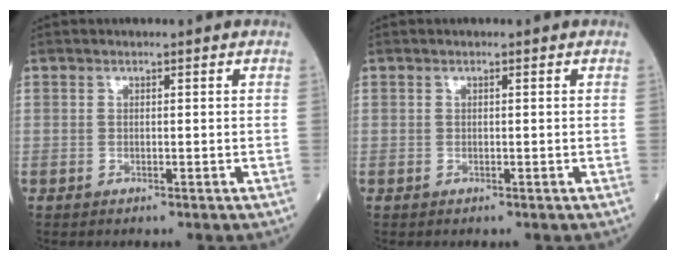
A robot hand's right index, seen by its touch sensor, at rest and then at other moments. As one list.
[{"total": 0.0}]